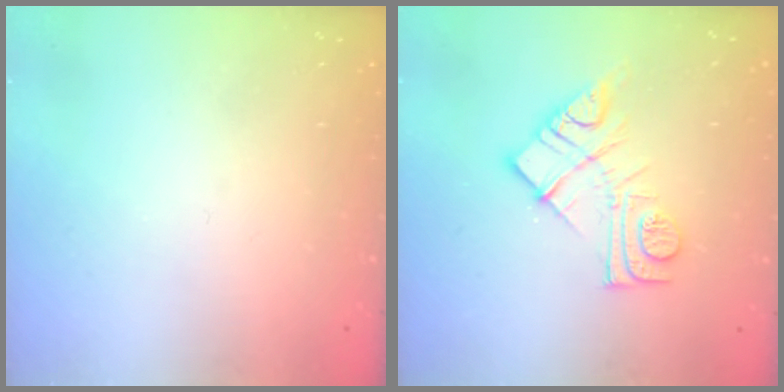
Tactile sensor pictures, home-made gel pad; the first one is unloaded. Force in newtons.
{"total": 13.0, "press": 12.9, "slide": 0.9}